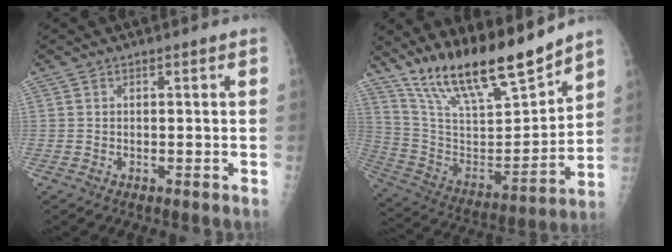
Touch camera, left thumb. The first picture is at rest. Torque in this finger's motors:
{"motor_torque": [0.30, 0.13, 1.42, -1.35, 0.35]}